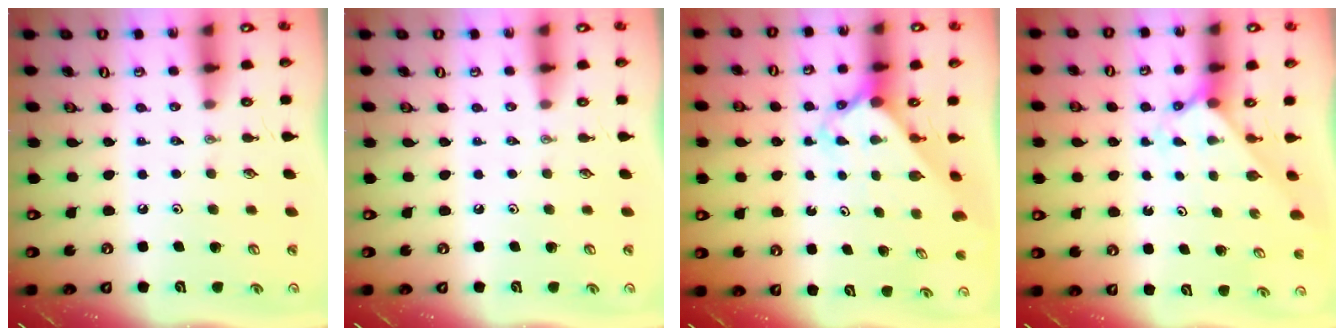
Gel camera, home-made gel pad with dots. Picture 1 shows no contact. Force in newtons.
{"total": 0.0}
{"total": 2.6, "press": 2.6, "slide": 0.1}
{"total": 2.5, "press": 2.5, "slide": 0.2}